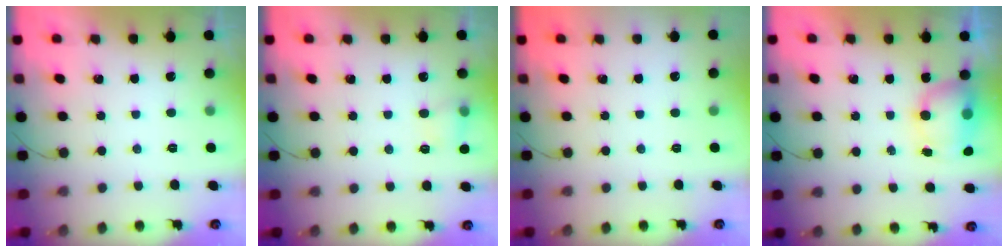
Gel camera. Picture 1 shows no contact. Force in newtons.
{"total": 5.7, "press": 5.5, "slide": 1.6}
{"total": 0.0}
{"total": 7.2, "press": 7.0, "slide": 1.3}